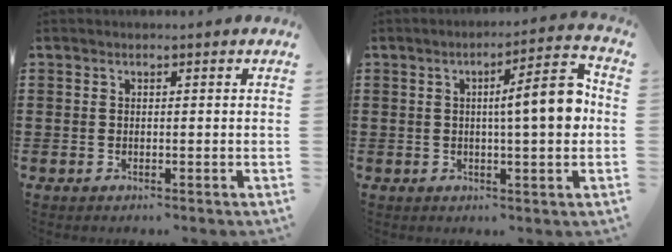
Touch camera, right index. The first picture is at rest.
{"total": 8.6, "force": [0.8, 1.3, 8.5], "torque": [-0.122, -0.010, 0.002]}